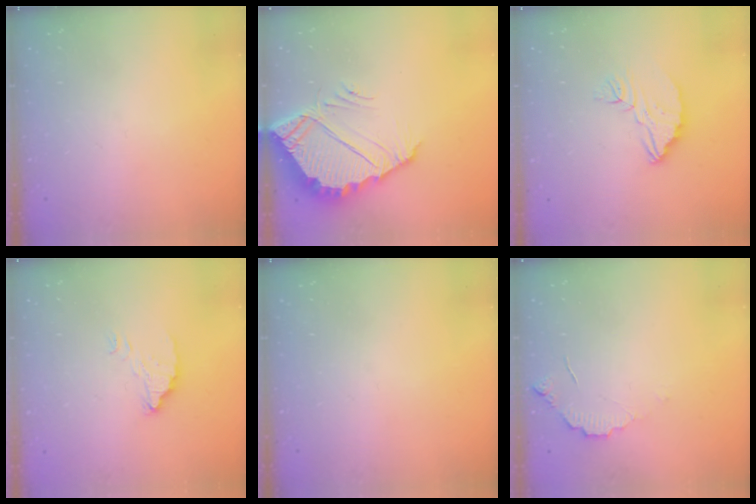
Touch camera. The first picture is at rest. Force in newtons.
{"total": 7.6, "press": 7.6, "slide": 0.4}
{"total": 8.5, "press": 8.5, "slide": 0.5}
{"total": 3.8, "press": 3.8, "slide": 0.1}
{"total": 0.0}
{"total": 3.9, "press": 3.8, "slide": 0.3}